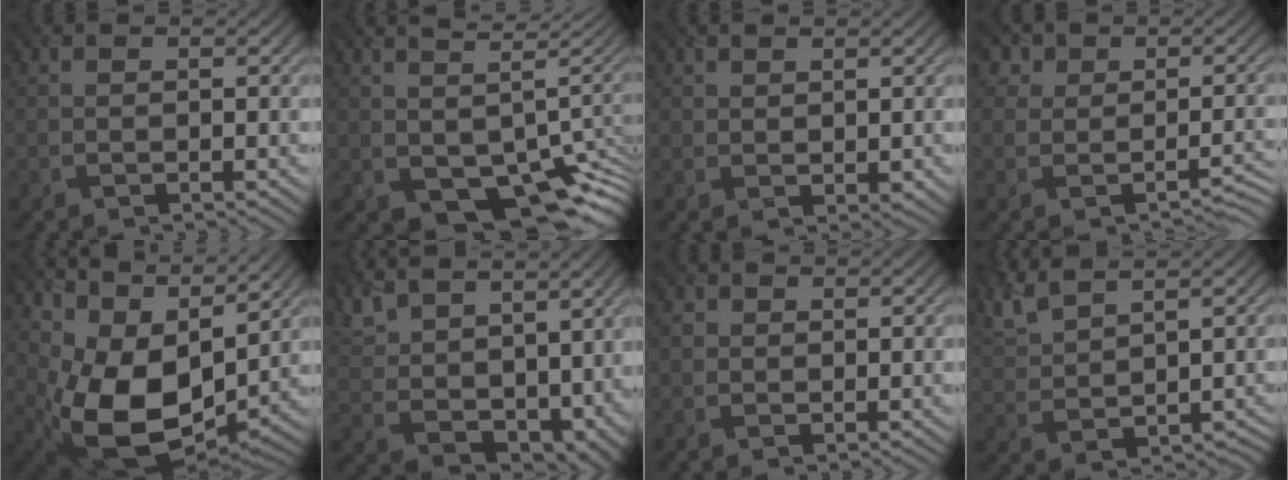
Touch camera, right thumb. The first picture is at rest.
{"total": 10.4, "force": [-0.6, 6.2, 8.3], "torque": [-0.130, -0.031, 0.011]}
{"total": 1.7, "force": [1.1, 1.0, 0.7], "torque": [-0.013, -0.004, 0.025]}
{"total": 3.4, "force": [1.2, 2.8, 1.5], "torque": [-0.014, -0.004, 0.016]}
{"total": 13.2, "force": [2.5, 8.6, 9.7], "torque": [-0.192, -0.025, 0.055]}
{"total": 12.8, "force": [7.3, 6.6, 8.2], "torque": [-0.204, 0.008, 0.149]}
{"total": 1.4, "force": [0.3, 1.4, 0.4], "torque": [-0.009, -0.001, -0.001]}
{"total": 6.7, "force": [5.1, 1.9, 3.9], "torque": [-0.095, 0.019, 0.110]}